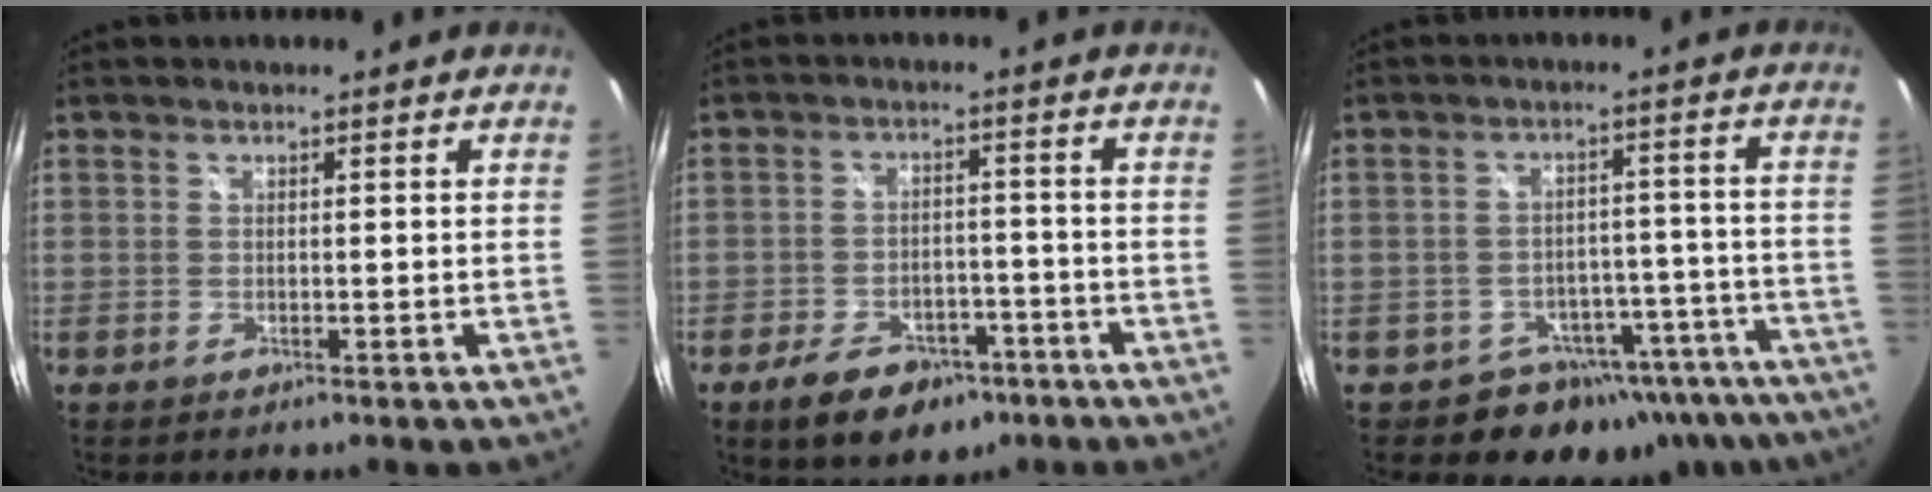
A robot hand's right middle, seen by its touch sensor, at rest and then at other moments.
{"total": 11.3, "force": [-7.2, 6.5, 5.9], "torque": [-0.132, 0.002, -0.102]}
{"total": 15.5, "force": [-11.3, 9.5, 4.5], "torque": [-0.071, 0.037, -0.120]}